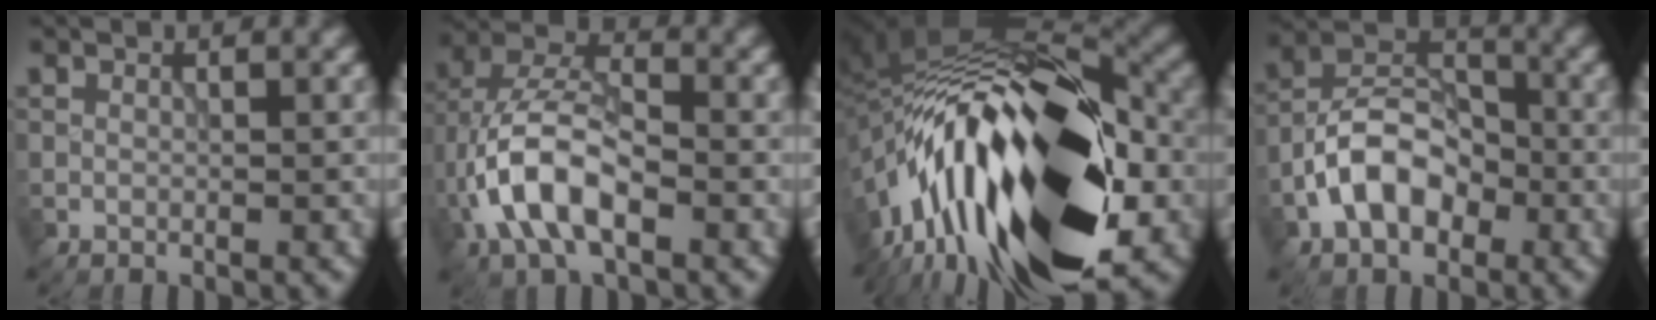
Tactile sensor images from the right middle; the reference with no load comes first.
{"total": 8.2, "force": [-2.9, 4.0, 6.5], "torque": [-0.135, 0.012, -0.065]}
{"total": 18.4, "force": [-6.0, 8.5, 15.2], "torque": [-0.263, 0.012, -0.116]}
{"total": 6.7, "force": [-2.9, 4.3, 4.3], "torque": [-0.075, 0.011, -0.060]}